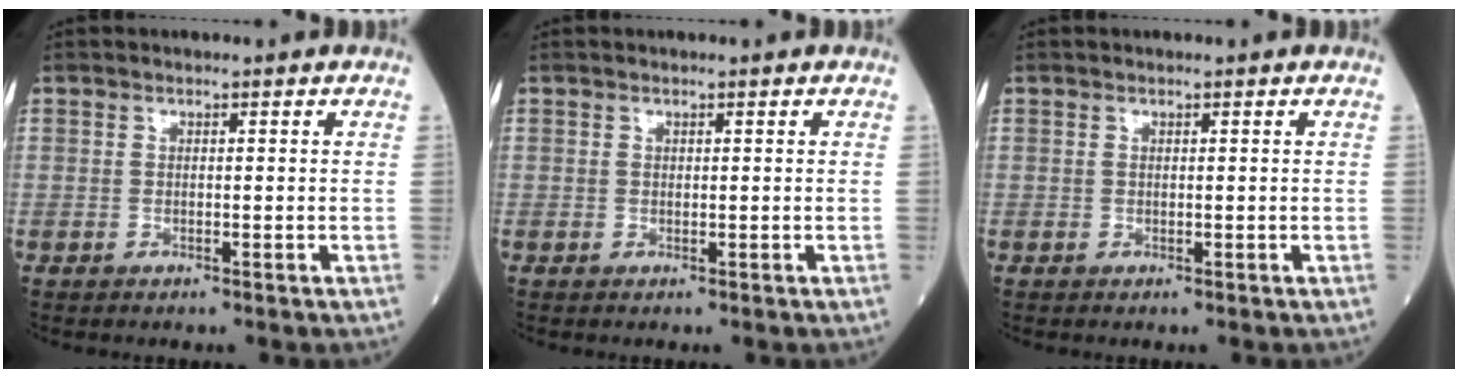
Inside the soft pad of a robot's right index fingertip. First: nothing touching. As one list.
[{"total": 0.0}, {"total": 0.0}]